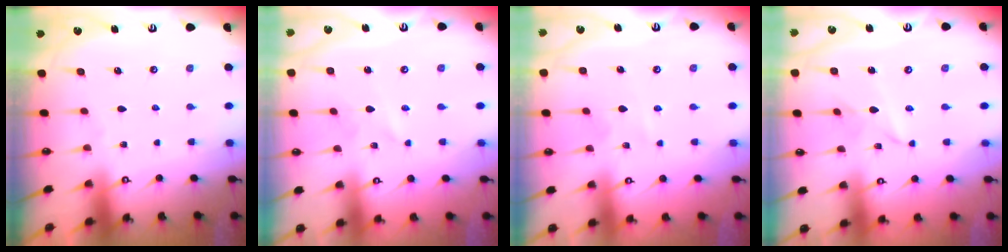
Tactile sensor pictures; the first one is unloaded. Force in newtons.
{"total": 1.0, "press": 1.0, "slide": 0.1}
{"total": 2.7, "press": 2.7, "slide": 0.3}
{"total": 2.2, "press": 2.2, "slide": 0.3}